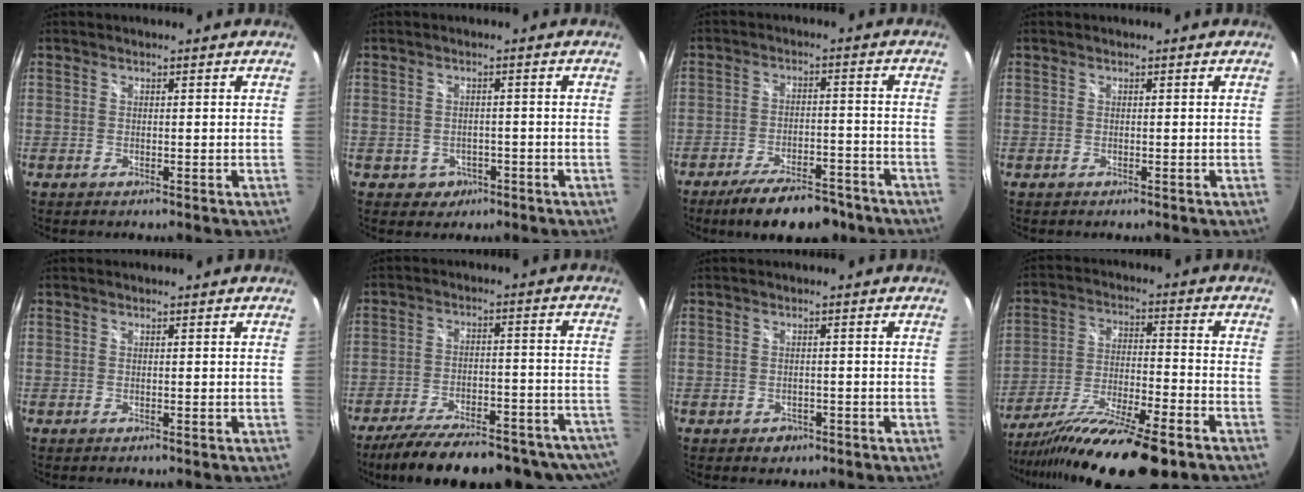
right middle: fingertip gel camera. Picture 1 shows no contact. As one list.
[{"total": 3.4, "force": [-1.4, 3.0, 0.7], "torque": [-0.025, 0.003, -0.013]}, {"total": 12.8, "force": [-10.1, 4.1, 6.8], "torque": [-0.130, -0.010, -0.150]}, {"total": 0.0}, {"total": 0.0}, {"total": 27.4, "force": [-23.3, 7.6, 12.3], "torque": [-0.206, -0.025, -0.301]}, {"total": 2.2, "force": [-1.1, 1.8, 0.7], "torque": [-0.017, -0.002, -0.014]}, {"total": 20.2, "force": [-15.4, 2.5, 12.9], "torque": [-0.242, -0.051, -0.261]}]